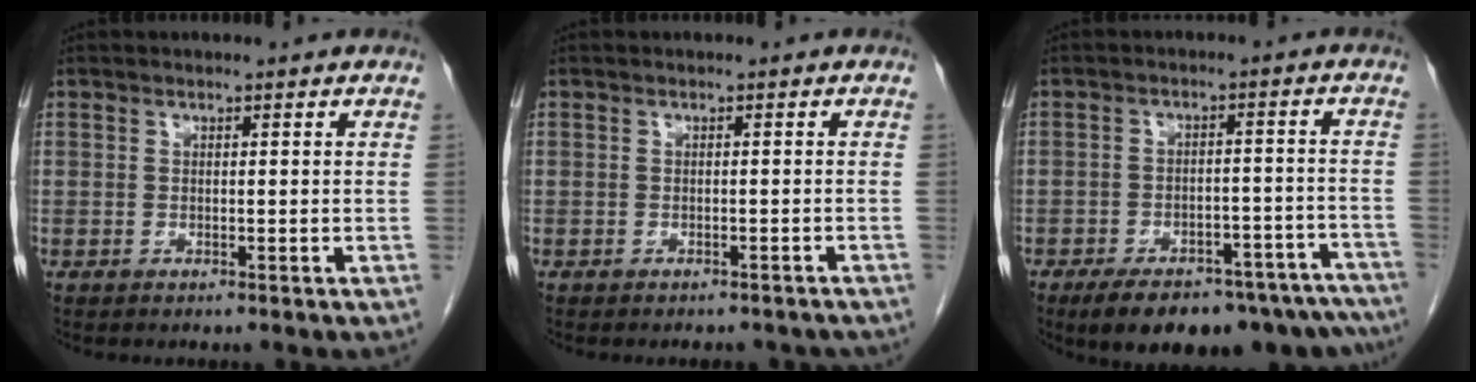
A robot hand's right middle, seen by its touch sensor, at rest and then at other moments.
{"total": 5.3, "force": [-4.8, 1.7, 1.5], "torque": [-0.018, 0.002, -0.048]}
{"total": 20.4, "force": [-16.6, 7.4, 9.2], "torque": [-0.087, 0.017, -0.208]}